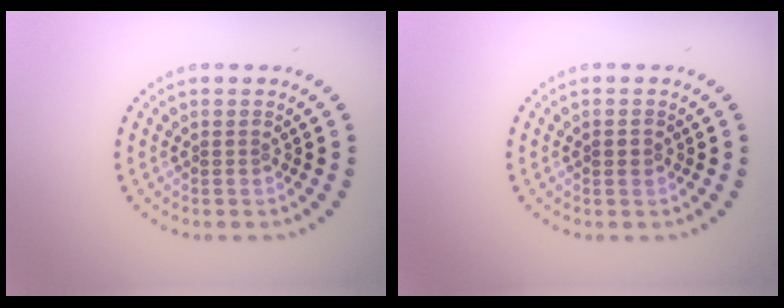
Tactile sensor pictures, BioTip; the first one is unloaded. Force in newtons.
{"total": 1.1, "press": 1.1, "slide": 0.0}